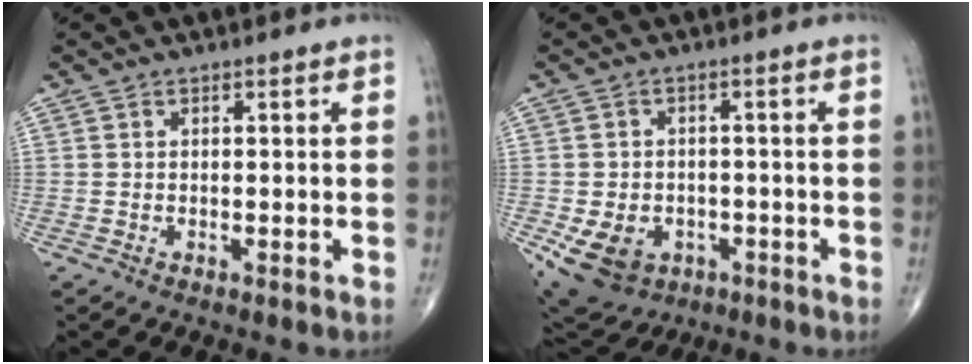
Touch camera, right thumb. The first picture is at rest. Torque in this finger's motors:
{"motor_torque": [2.73, 2.28, 0.56, -0.74, 0.07]}